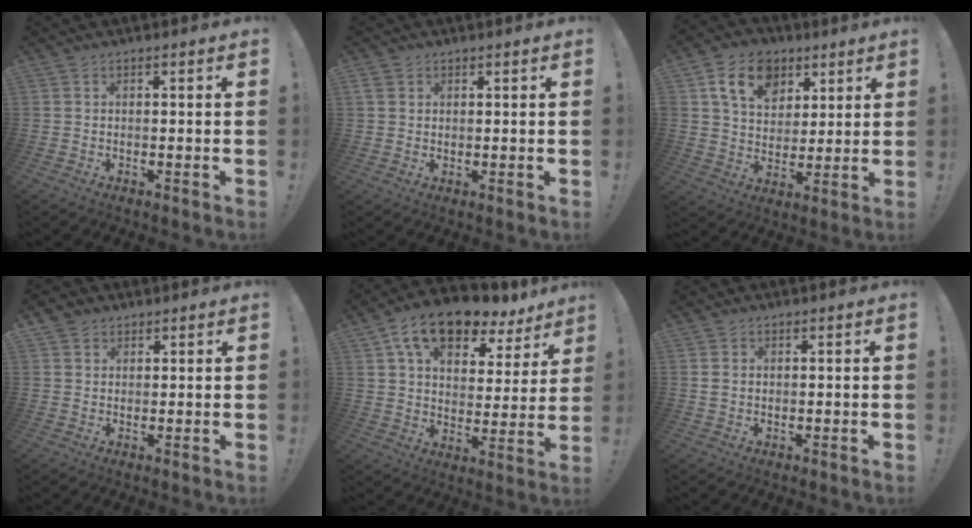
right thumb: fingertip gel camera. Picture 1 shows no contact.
{"total": 2.5, "force": [1.5, 1.8, 0.9], "torque": [-0.017, -0.003, 0.027]}
{"total": 13.9, "force": [6.7, 10.1, 6.9], "torque": [-0.105, -0.024, 0.129]}
{"total": 3.1, "force": [2.1, 2.3, 0.4], "torque": [0.001, -0.008, 0.037]}
{"total": 14.8, "force": [10.0, 7.7, 7.8], "torque": [-0.123, -0.063, 0.179]}
{"total": 1.8, "force": [0.7, 1.2, 1.1], "torque": [-0.018, 0.002, 0.013]}